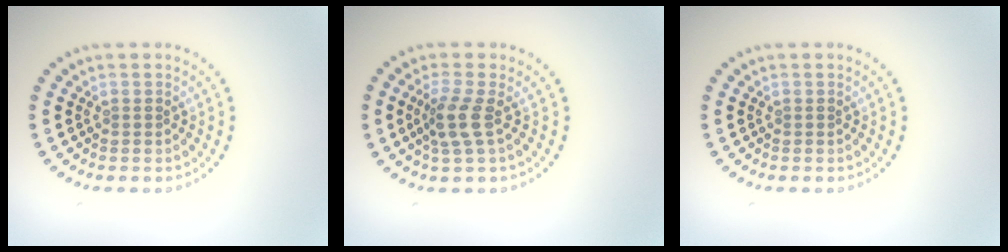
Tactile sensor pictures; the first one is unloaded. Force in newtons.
{"total": 2.5, "press": 1.9, "slide": 1.6}
{"total": 0.0}